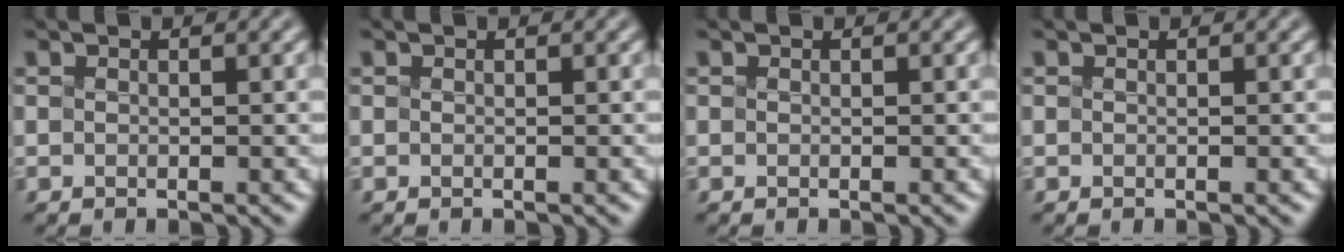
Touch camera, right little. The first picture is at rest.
{"total": 0.0}
{"total": 0.0}
{"total": 0.0}